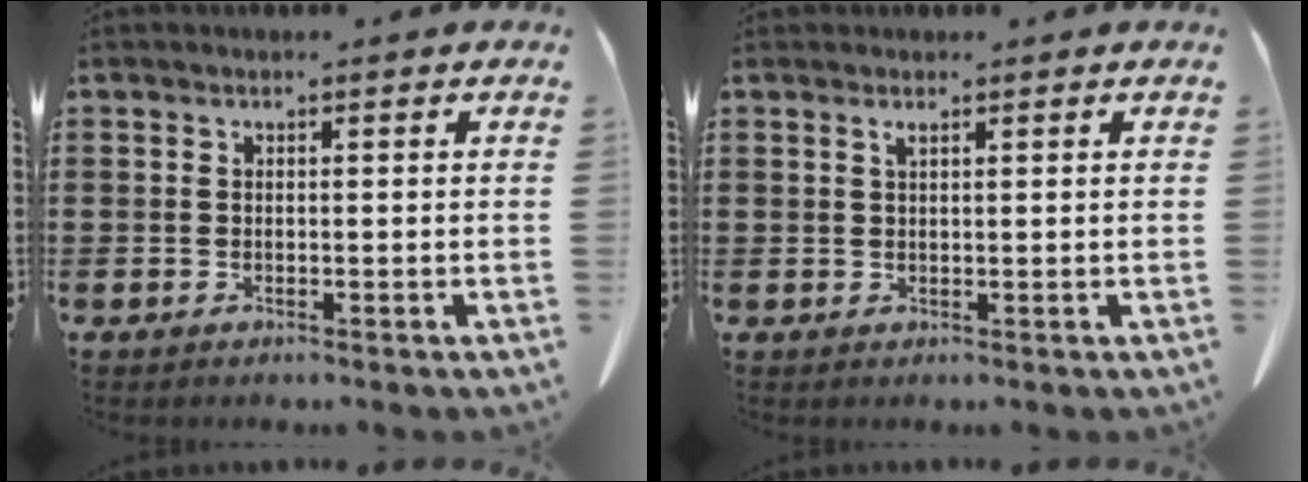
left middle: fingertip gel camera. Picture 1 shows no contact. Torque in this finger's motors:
{"motor_torque": [0.59, 0.30, 0.01, 0.00]}